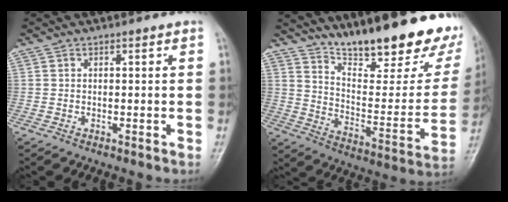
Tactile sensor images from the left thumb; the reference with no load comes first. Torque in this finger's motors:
{"motor_torque": [2.17, 1.57, 1.41, -1.36, 0.10]}